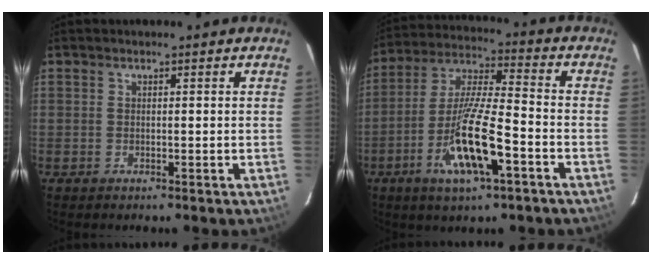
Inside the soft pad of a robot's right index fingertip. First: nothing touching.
{"total": 14.6, "force": [-6.3, 2.9, 12.9], "torque": [-0.264, -0.011, -0.119]}